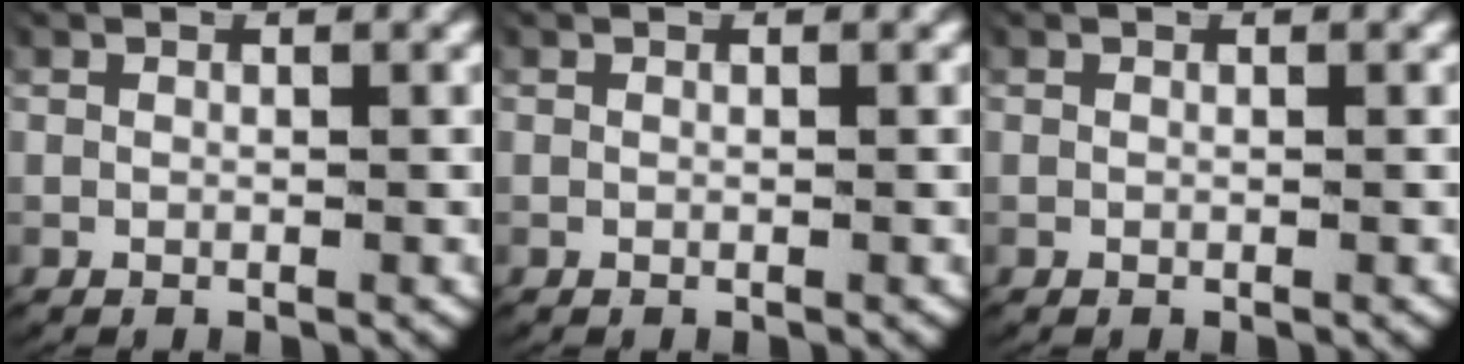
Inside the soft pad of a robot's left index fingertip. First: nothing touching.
{"total": 0.0}
{"total": 0.0}